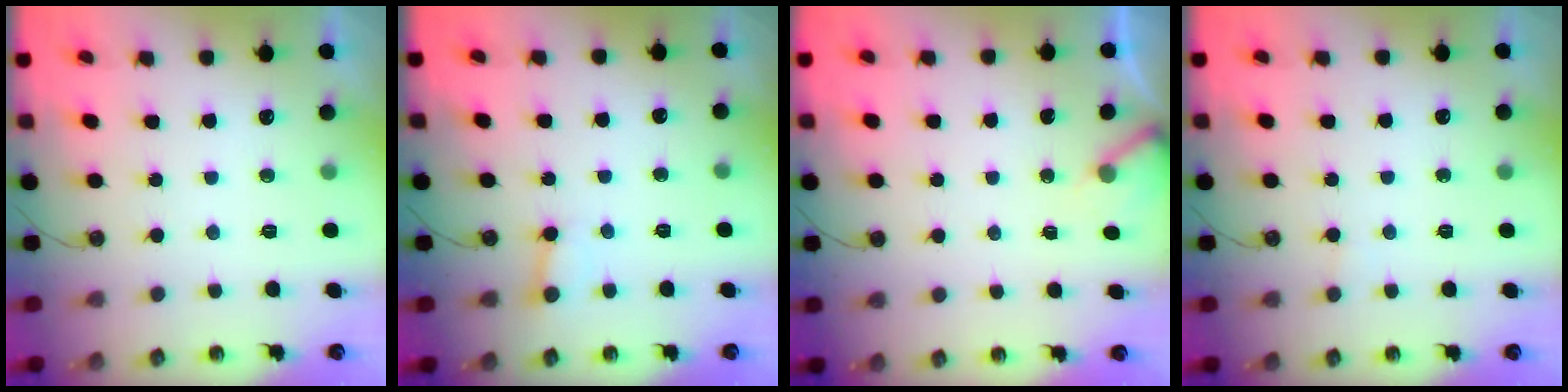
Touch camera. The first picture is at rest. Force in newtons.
{"total": 2.7, "press": 2.7, "slide": 0.3}
{"total": 2.7, "press": 2.7, "slide": 0.2}
{"total": 3.7, "press": 3.7, "slide": 0.3}